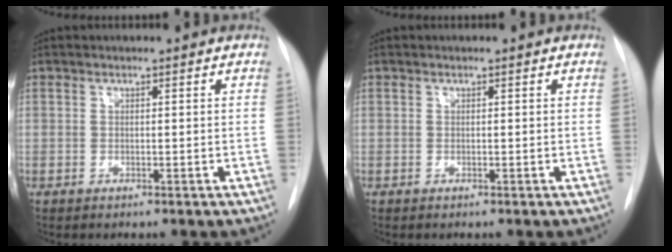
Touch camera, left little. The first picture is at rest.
{"total": 0.0}